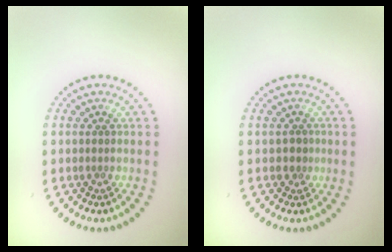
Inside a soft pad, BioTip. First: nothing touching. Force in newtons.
{"total": 1.2, "press": 0.9, "slide": 0.8}